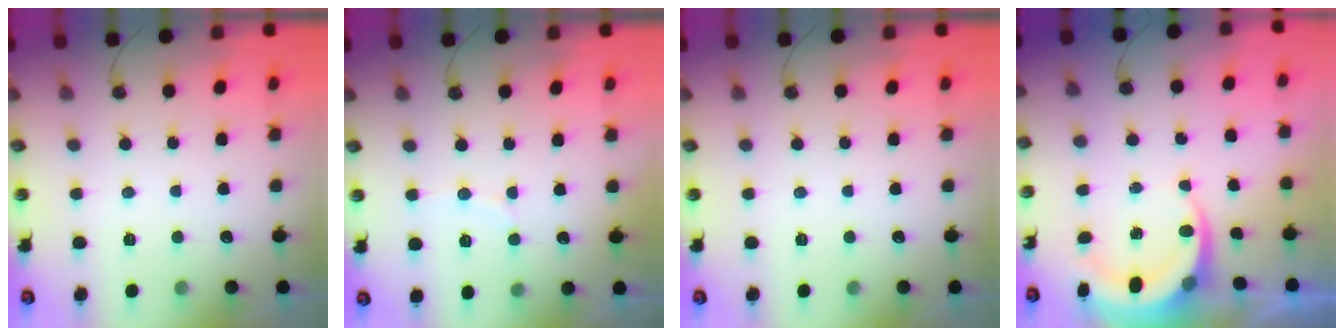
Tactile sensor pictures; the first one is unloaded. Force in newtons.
{"total": 5.5, "press": 5.3, "slide": 1.6}
{"total": 0.0}
{"total": 7.5, "press": 7.3, "slide": 1.8}